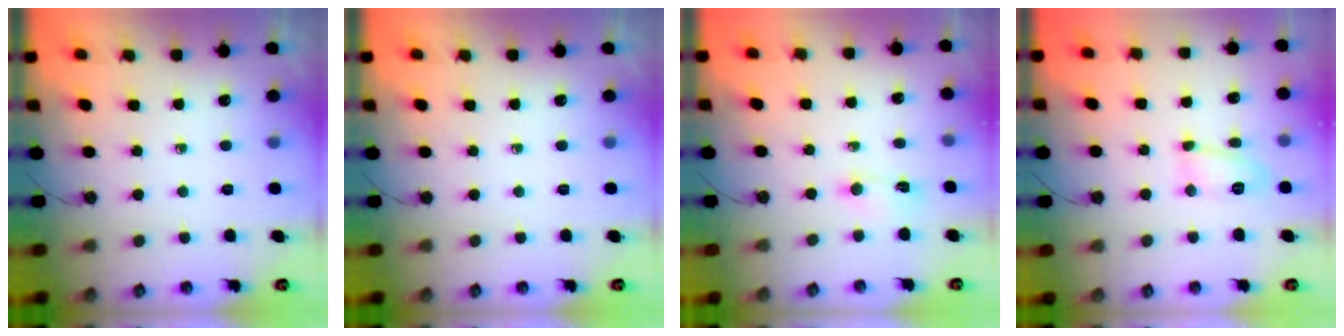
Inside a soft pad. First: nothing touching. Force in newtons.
{"total": 0.0}
{"total": 3.8, "press": 3.7, "slide": 0.4}
{"total": 7.9, "press": 7.9, "slide": 0.5}